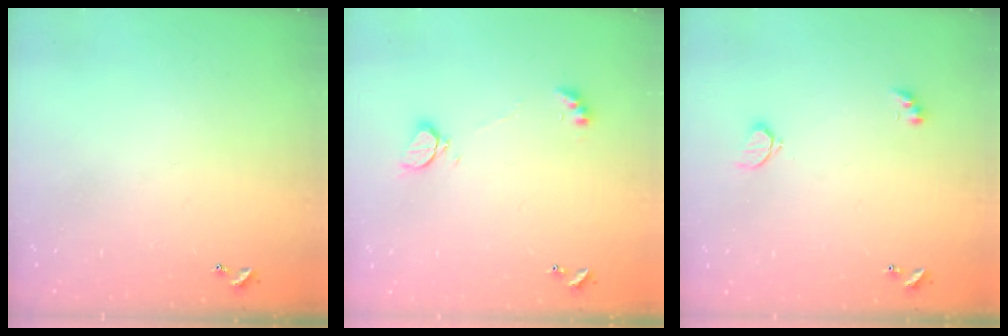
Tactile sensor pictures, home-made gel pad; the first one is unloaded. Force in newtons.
{"total": 2.3, "press": 2.3, "slide": 0.5}
{"total": 2.6, "press": 2.5, "slide": 0.5}